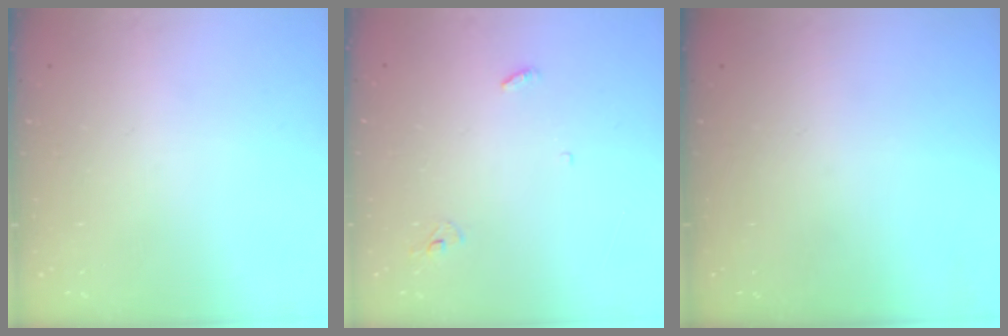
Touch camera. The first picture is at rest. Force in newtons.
{"total": 3.3, "press": 3.2, "slide": 0.3}
{"total": 0.0}